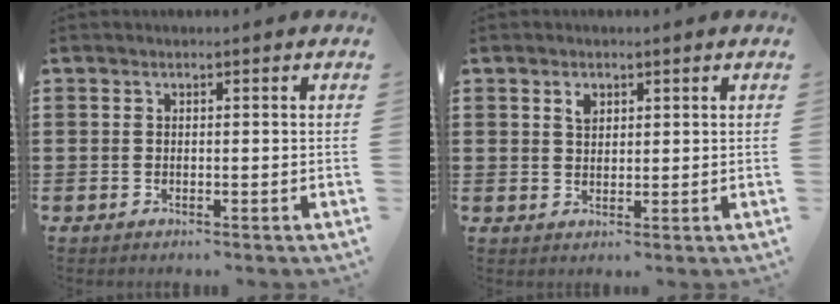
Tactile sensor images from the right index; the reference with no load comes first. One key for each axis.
{"total": 2.0, "fx": 1.1, "fy": 1.2, "fz": 1.1, "tx": -0.026, "ty": 0.004, "tz": 0.021}